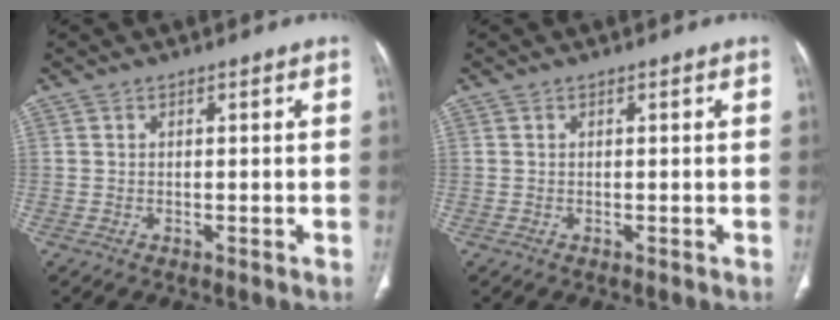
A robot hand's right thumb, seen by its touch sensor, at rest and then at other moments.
{"total": 0.0}